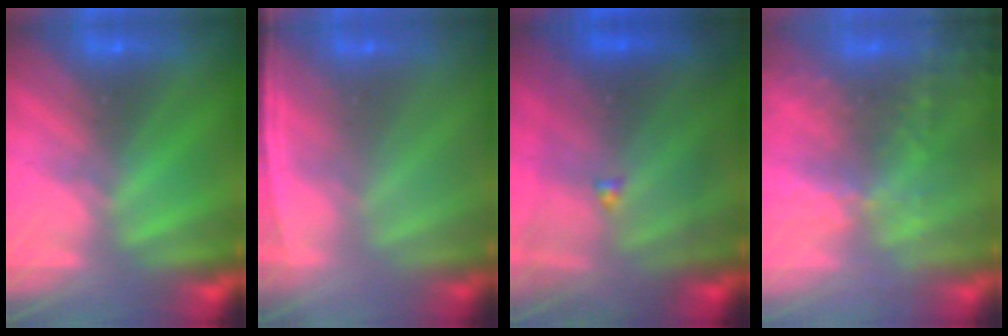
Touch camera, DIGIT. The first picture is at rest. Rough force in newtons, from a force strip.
{"total": 1.3}
{"total": 7.4}
{"total": 7.8}